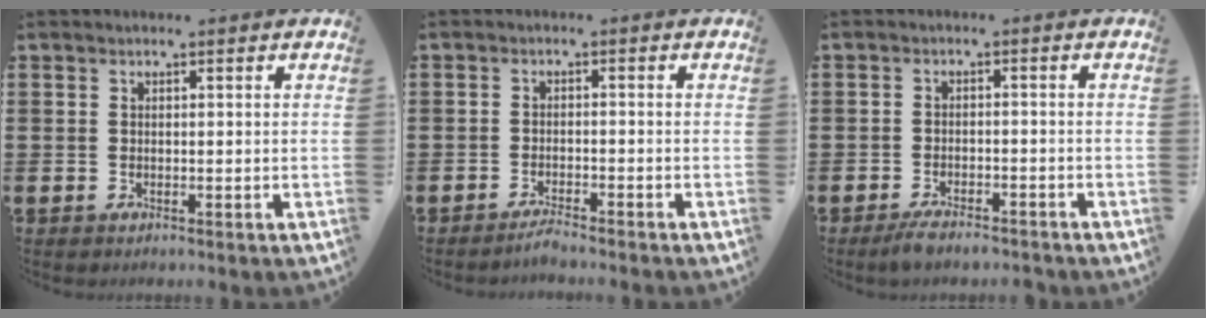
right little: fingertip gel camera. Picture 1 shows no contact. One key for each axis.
{"total": 1.8, "fx": -1.6, "fy": -0.1, "fz": 0.6, "tx": -0.010, "ty": 0.004, "tz": -0.032}
{"total": 2.5, "fx": -2.2, "fy": 0.4, "fz": 1.1, "tx": -0.019, "ty": 0.006, "tz": -0.044}